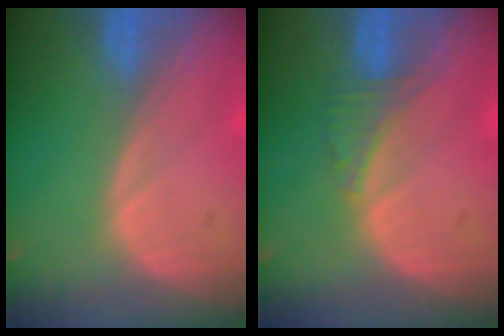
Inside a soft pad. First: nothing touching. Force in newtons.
{"total": 2.5, "press": 2.5, "slide": 0.2}